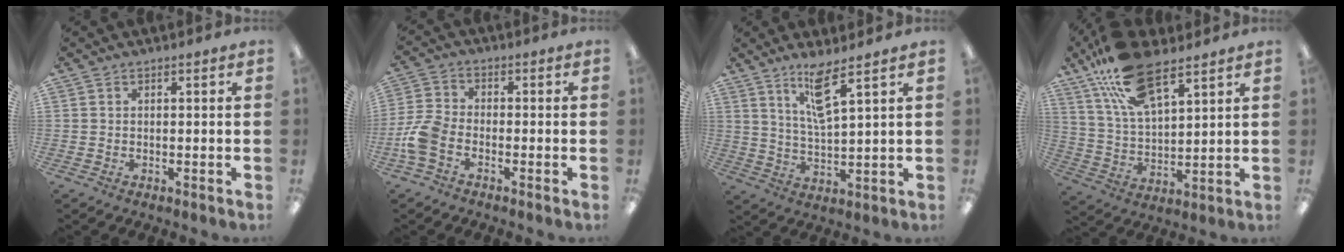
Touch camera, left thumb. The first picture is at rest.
{"total": 7.3, "force": [-3.1, 4.4, 4.9], "torque": [-0.108, 0.009, -0.056]}
{"total": 8.9, "force": [6.0, 1.5, 6.4], "torque": [-0.119, -0.021, 0.100]}
{"total": 17.3, "force": [11.3, 7.2, 11.0], "torque": [-0.208, -0.034, 0.201]}